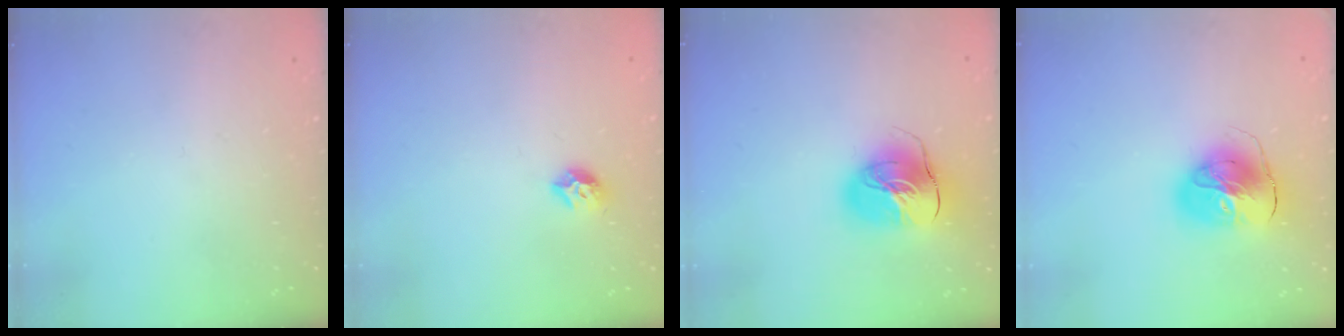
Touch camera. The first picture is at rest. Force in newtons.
{"total": 7.9, "press": 7.9, "slide": 0.7}
{"total": 13.3, "press": 13.2, "slide": 2.2}
{"total": 12.3, "press": 12.2, "slide": 1.6}